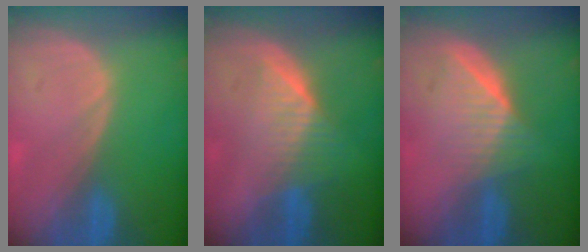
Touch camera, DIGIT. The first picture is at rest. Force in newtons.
{"total": 6.4, "press": 5.8, "slide": 2.6}
{"total": 6.5, "press": 5.8, "slide": 2.8}